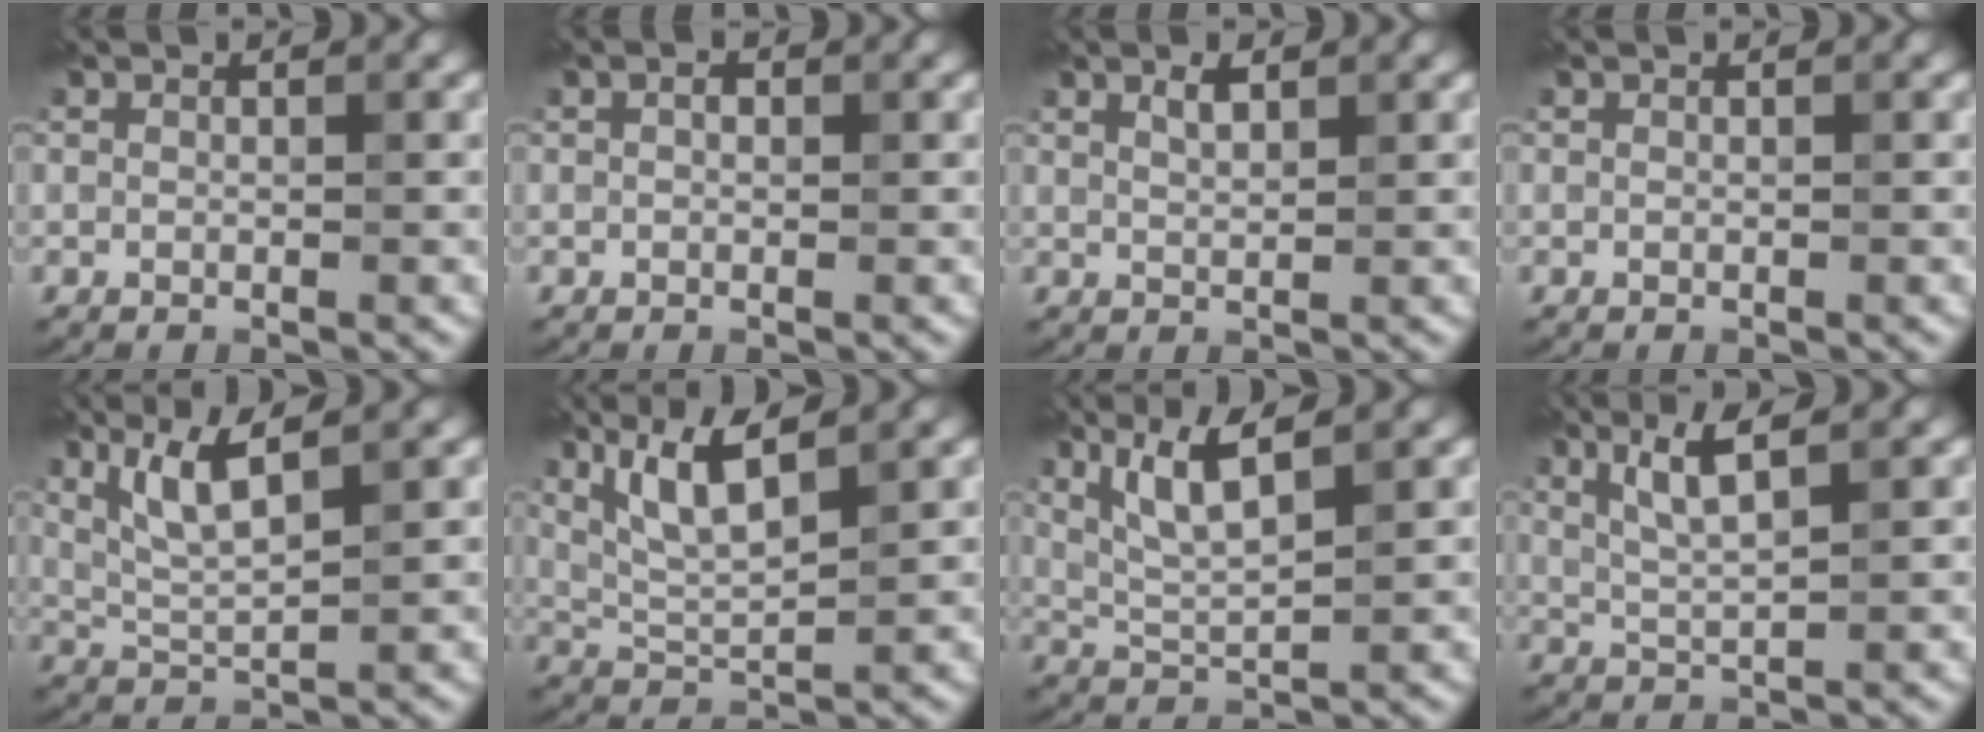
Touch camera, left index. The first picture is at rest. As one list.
[{"total": 0.9, "force": [0.2, 0.6, 0.7], "torque": [-0.007, 0.002, 0.001]}, {"total": 1.1, "force": [0.9, 0.2, 0.6], "torque": [-0.014, 0.006, 0.017]}, {"total": 0.0}, {"total": 4.1, "force": [2.3, 0.6, 3.3], "torque": [-0.074, 0.005, 0.050]}, {"total": 4.7, "force": [2.6, 0.9, 3.8], "torque": [-0.083, 0.004, 0.055]}, {"total": 4.3, "force": [2.3, 0.7, 3.5], "torque": [-0.077, 0.005, 0.050]}, {"total": 3.3, "force": [1.7, 0.4, 2.8], "torque": [-0.054, 0.008, 0.034]}]